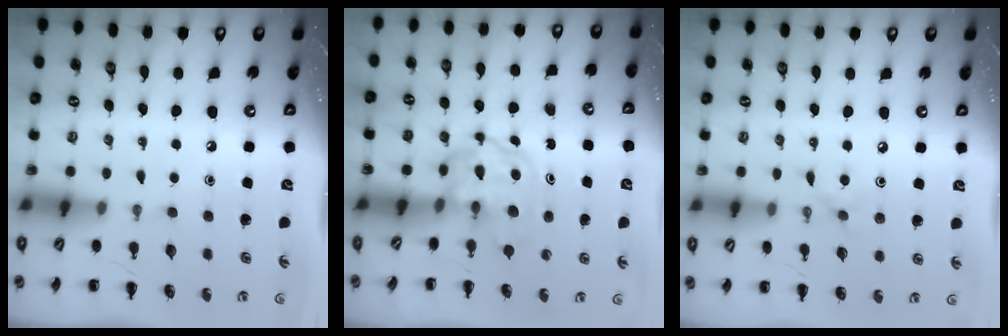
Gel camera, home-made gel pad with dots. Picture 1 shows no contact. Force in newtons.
{"total": 3.9, "press": 3.9, "slide": 0.5}
{"total": 4.3, "press": 4.1, "slide": 1.2}